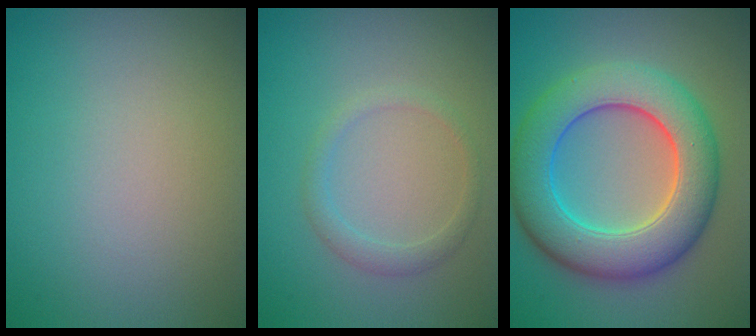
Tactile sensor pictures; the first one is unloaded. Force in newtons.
{"total": 1.5, "press": 1.5, "slide": 0.1}
{"total": 9.3, "press": 9.3, "slide": 0.3}